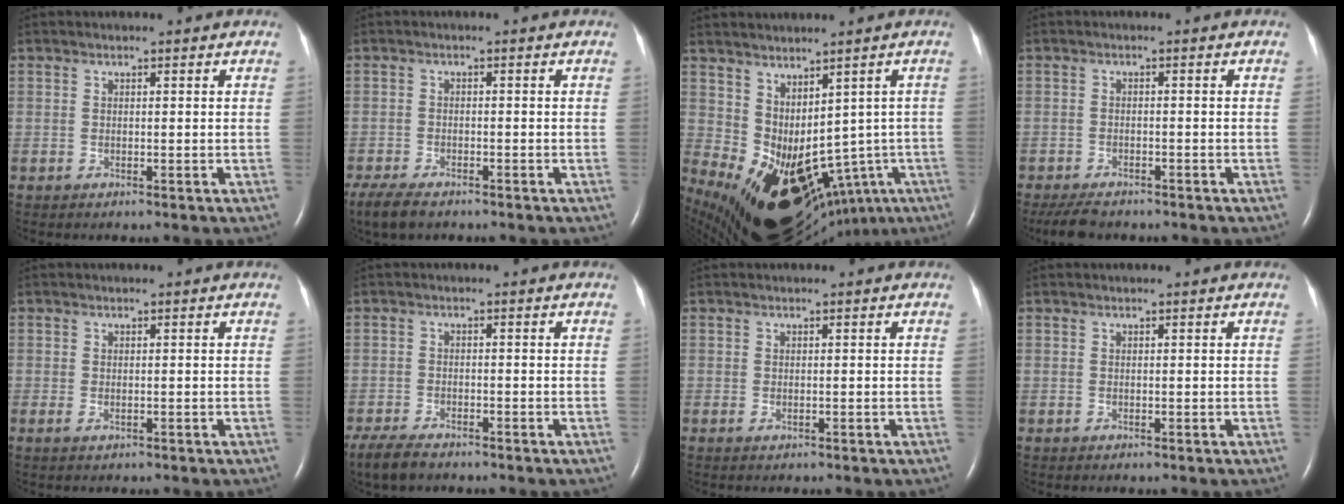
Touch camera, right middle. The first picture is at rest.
{"total": 4.8, "force": [-3.7, 1.5, 2.6], "torque": [-0.055, -0.014, -0.064]}
{"total": 16.9, "force": [-6.7, 9.9, 11.8], "torque": [-0.167, -0.004, -0.058]}
{"total": 5.1, "force": [-4.3, 1.7, 2.1], "torque": [-0.040, -0.011, -0.069]}
{"total": 1.0, "force": [0.0, -0.3, -1.0], "torque": [0.014, 0.002, 0.001]}
{"total": 4.4, "force": [-3.6, 1.1, 2.2], "torque": [-0.048, -0.013, -0.064]}
{"total": 1.4, "force": [0.2, -0.5, -1.3], "torque": [0.021, 0.002, 0.002]}
{"total": 0.0}